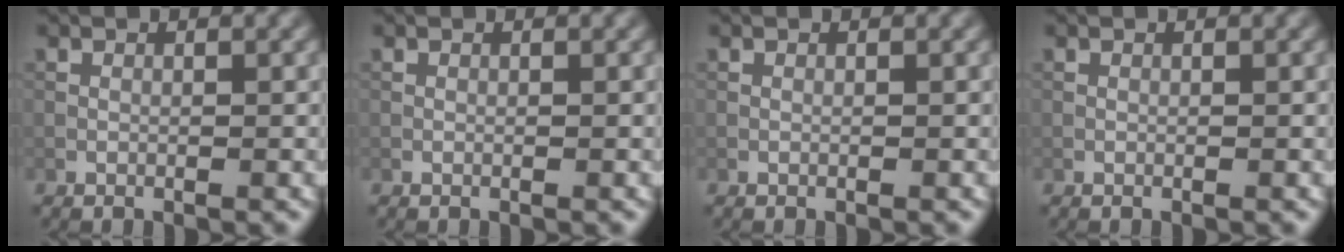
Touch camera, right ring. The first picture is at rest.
{"total": 0.0}
{"total": 0.0}
{"total": 0.0}